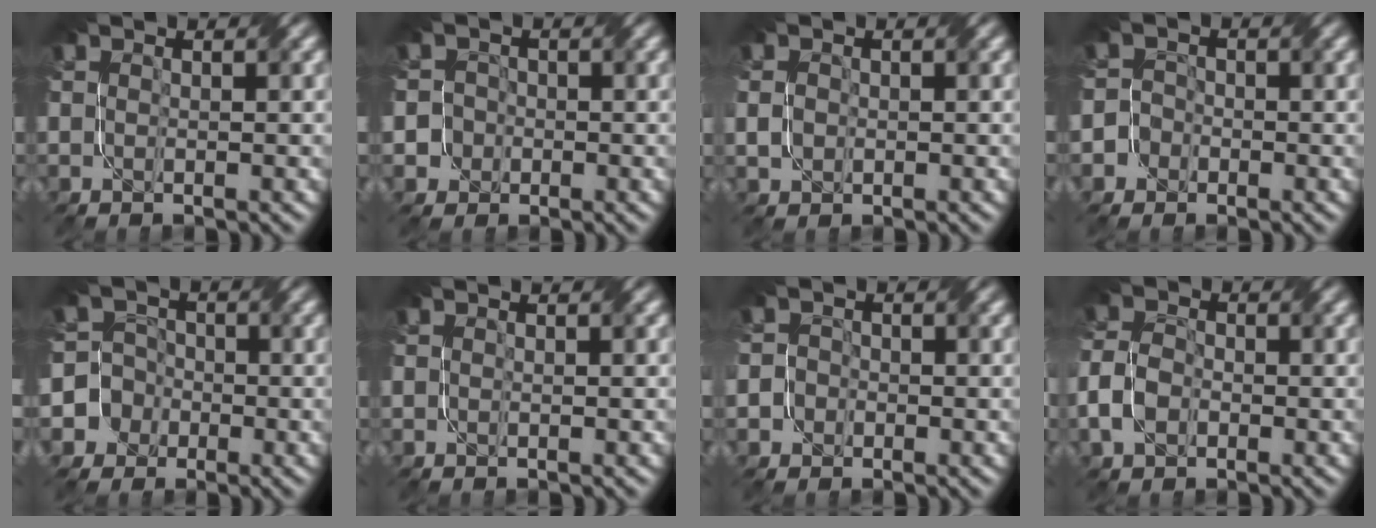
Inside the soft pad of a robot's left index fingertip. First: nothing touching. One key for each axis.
{"total": 3.0, "fx": -1.1, "fy": 2.7, "fz": 0.6, "tx": 0.007, "ty": 0.019, "tz": -0.038}
{"total": 1.3, "fx": -0.4, "fy": 1.0, "fz": 0.8, "tx": -0.022, "ty": 0.001, "tz": -0.007}
{"total": 3.0, "fx": -1.9, "fy": 2.3, "fz": 0.1, "tx": 0.027, "ty": 0.011, "tz": -0.046}
{"total": 6.5, "fx": -2.8, "fy": 5.9, "fz": 0.4, "tx": -0.003, "ty": 0.014, "tz": -0.082}
{"total": 0.0}
{"total": 2.4, "fx": -0.8, "fy": 2.2, "fz": 0.7, "tx": 0.010, "ty": 0.017, "tz": -0.041}
{"total": 3.3, "fx": -1.9, "fy": 2.1, "fz": 1.8, "tx": -0.039, "ty": 0.002, "tz": -0.046}